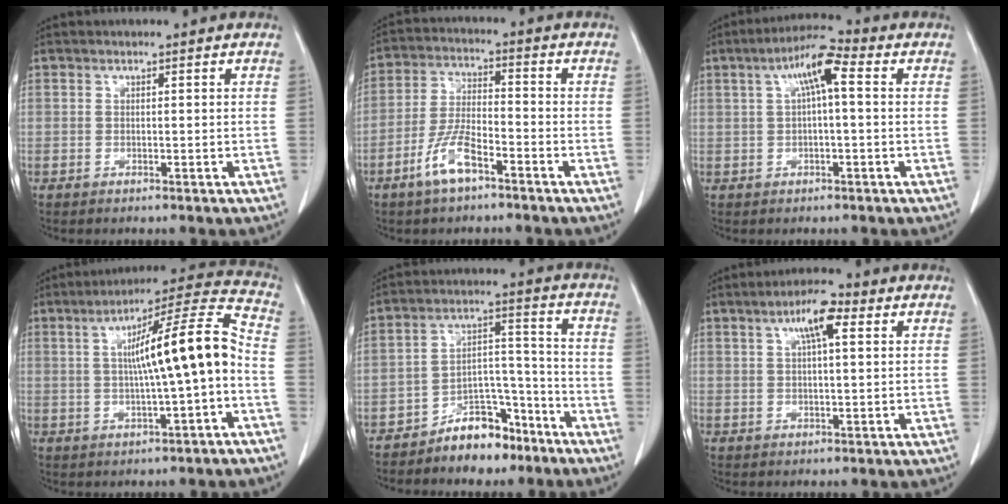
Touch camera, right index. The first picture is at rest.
{"total": 7.4, "force": [-4.5, 2.1, 5.6], "torque": [-0.121, 0.000, -0.087]}
{"total": 6.8, "force": [1.7, 1.1, 6.4], "torque": [-0.118, 0.026, 0.025]}
{"total": 13.4, "force": [-0.3, 0.6, 13.4], "torque": [-0.204, 0.028, -0.008]}
{"total": 8.7, "force": [-6.7, 4.4, 3.6], "torque": [-0.054, 0.035, -0.112]}
{"total": 5.8, "force": [2.5, 1.1, 5.2], "torque": [-0.094, 0.013, 0.039]}